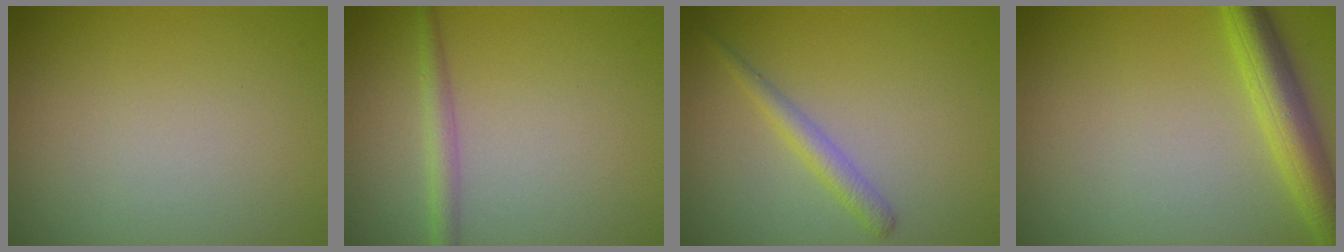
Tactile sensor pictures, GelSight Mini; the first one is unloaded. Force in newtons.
{"total": 1.9, "press": 1.8, "slide": 0.1}
{"total": 1.8, "press": 1.8, "slide": 0.1}
{"total": 4.5, "press": 4.4, "slide": 0.2}